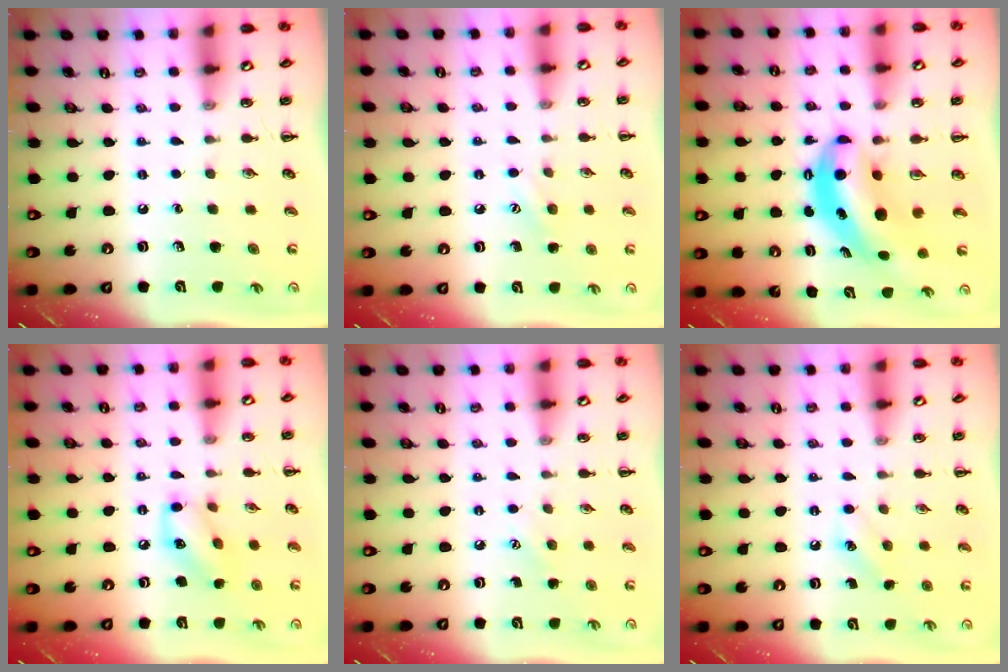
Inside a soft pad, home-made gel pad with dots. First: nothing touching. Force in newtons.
{"total": 6.2, "press": 6.0, "slide": 1.5}
{"total": 8.0, "press": 7.8, "slide": 1.8}
{"total": 9.9, "press": 9.9, "slide": 0.3}
{"total": 4.9, "press": 4.7, "slide": 1.3}
{"total": 7.0, "press": 6.8, "slide": 1.8}